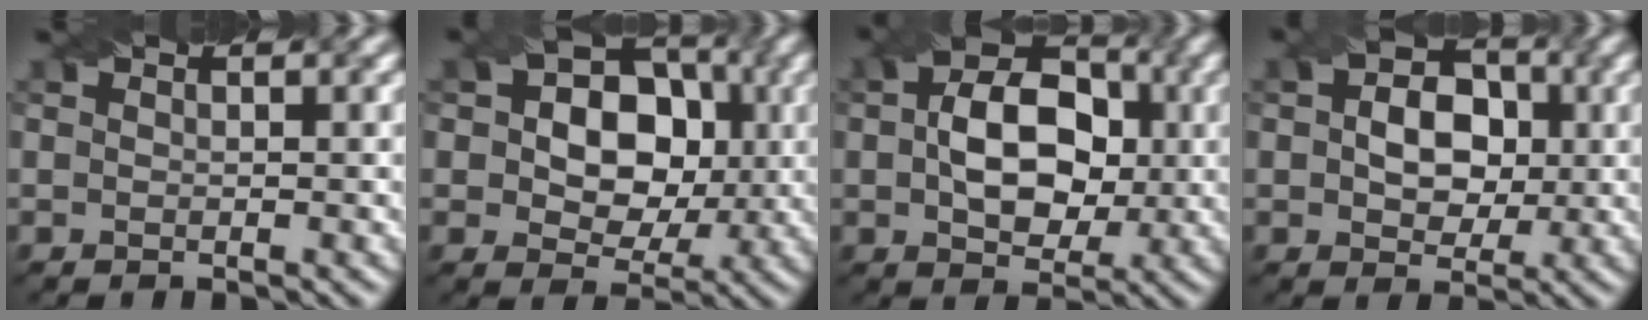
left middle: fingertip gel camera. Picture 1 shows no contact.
{"total": 9.0, "force": [1.0, 6.9, 5.6], "torque": [-0.067, 0.018, 0.005]}
{"total": 8.8, "force": [0.4, 5.9, 6.5], "torque": [-0.111, 0.005, 0.003]}
{"total": 5.6, "force": [0.3, 4.0, 3.8], "torque": [-0.064, 0.003, -0.004]}